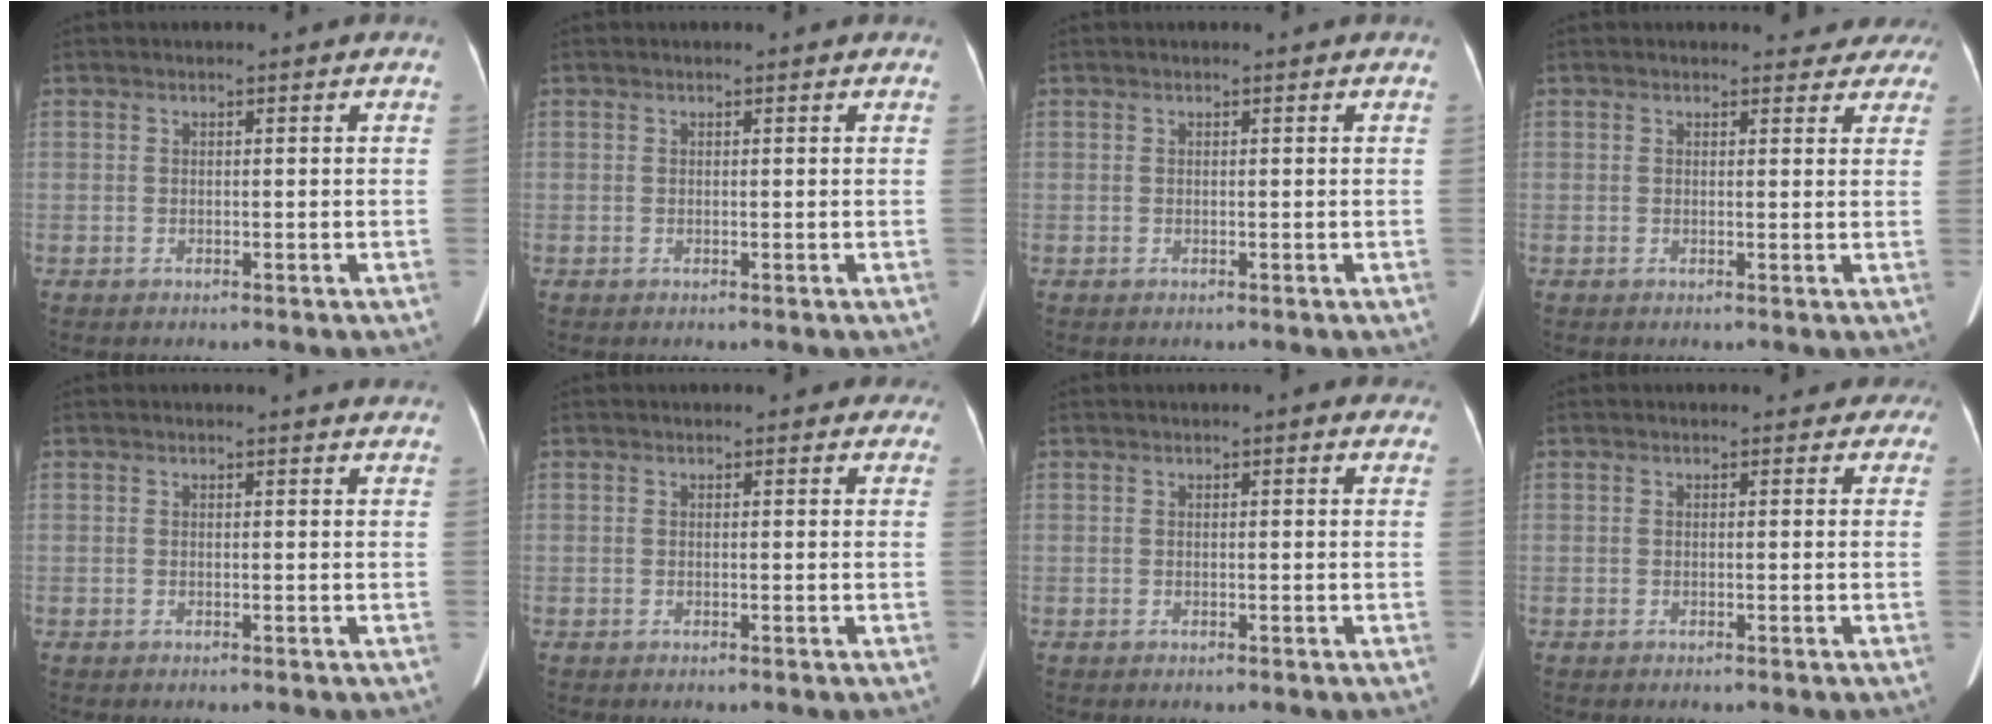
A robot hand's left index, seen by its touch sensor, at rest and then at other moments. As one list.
[{"total": 0.7, "force": [0.6, 0.2, 0.2], "torque": [-0.007, 0.003, 0.004]}, {"total": 0.0}, {"total": 5.6, "force": [5.1, 2.4, 0.4], "torque": [0.022, -0.004, 0.033]}, {"total": 3.2, "force": [3.1, 0.4, 0.4], "torque": [-0.009, -0.003, 0.017]}, {"total": 3.4, "force": [2.9, 1.7, 0.9], "torque": [0.006, 0.004, 0.017]}, {"total": 1.8, "force": [1.2, 0.5, 1.2], "torque": [-0.006, 0.009, 0.009]}, {"total": 3.2, "force": [2.5, 2.0, 0.1], "torque": [0.018, -0.004, 0.006]}]